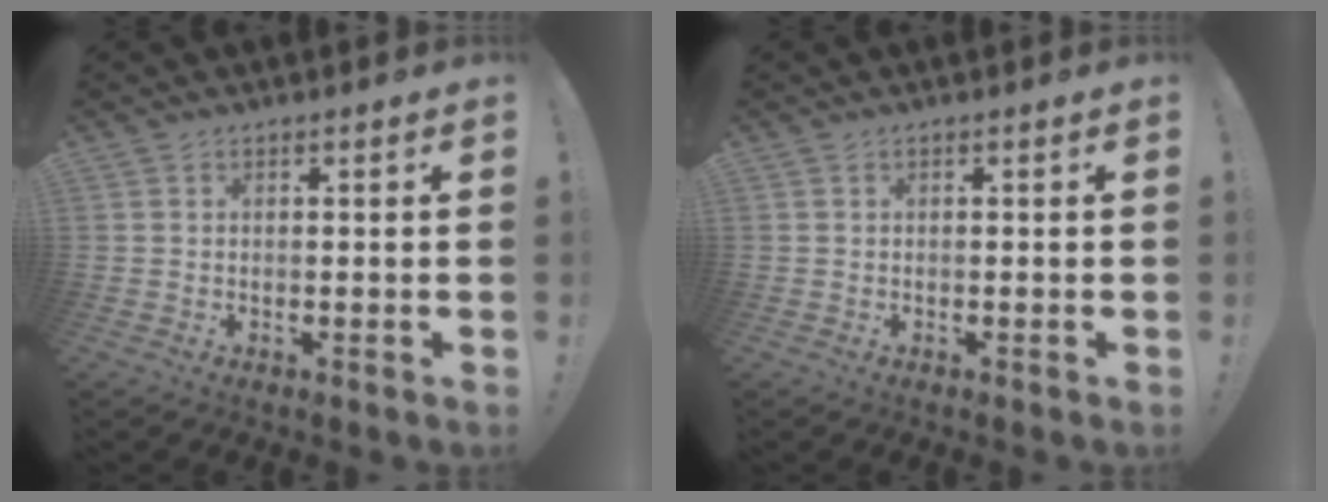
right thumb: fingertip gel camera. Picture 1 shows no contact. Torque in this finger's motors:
{"motor_torque": [-0.06, -0.07, 0.03, 0.00, 0.01]}